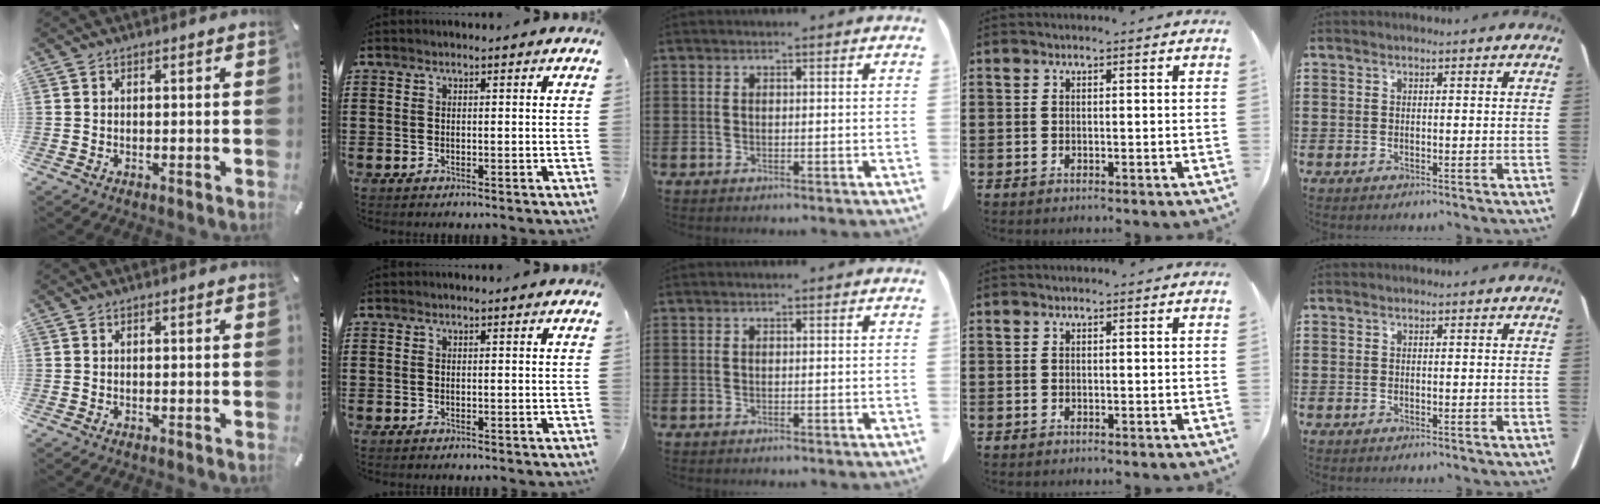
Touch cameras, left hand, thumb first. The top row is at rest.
{}